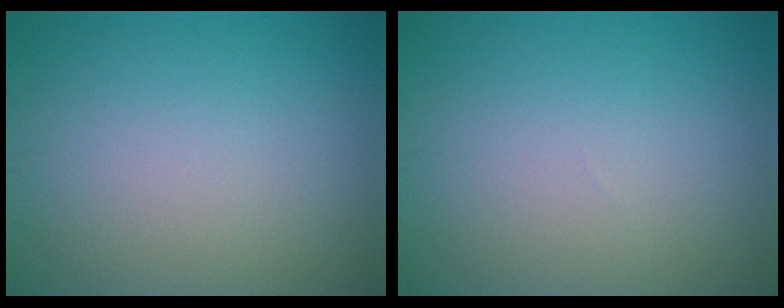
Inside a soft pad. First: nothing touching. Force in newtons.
{"total": 0.0}